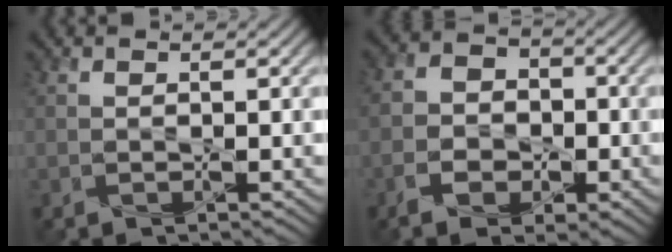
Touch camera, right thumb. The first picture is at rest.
{"total": 6.5, "force": [-2.8, 4.6, 3.6], "torque": [-0.070, -0.010, -0.056]}